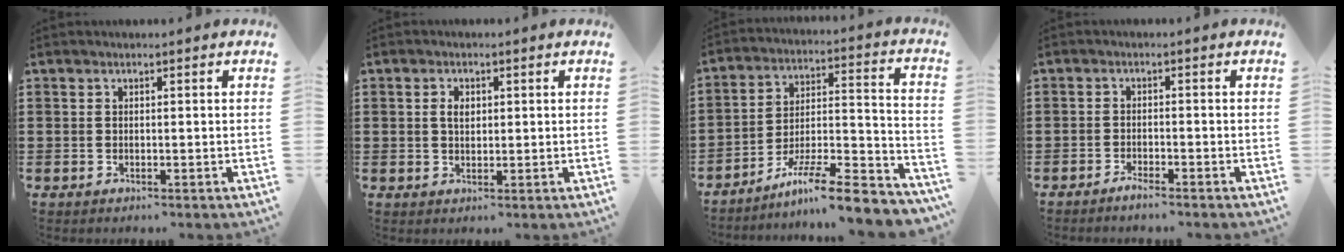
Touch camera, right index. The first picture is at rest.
{"total": 2.2, "force": [0.5, 1.3, 1.7], "torque": [-0.035, 0.008, 0.008]}
{"total": 10.4, "force": [-8.4, 0.6, 6.0], "torque": [-0.089, 0.009, -0.162]}
{"total": 1.7, "force": [-1.6, -0.1, 0.5], "torque": [-0.011, -0.004, -0.029]}